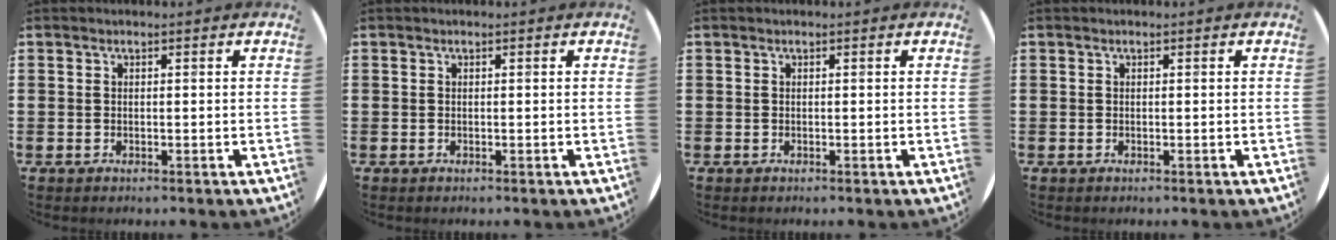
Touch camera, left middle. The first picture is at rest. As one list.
[{"total": 0.0}, {"total": 0.0}, {"total": 0.0}]